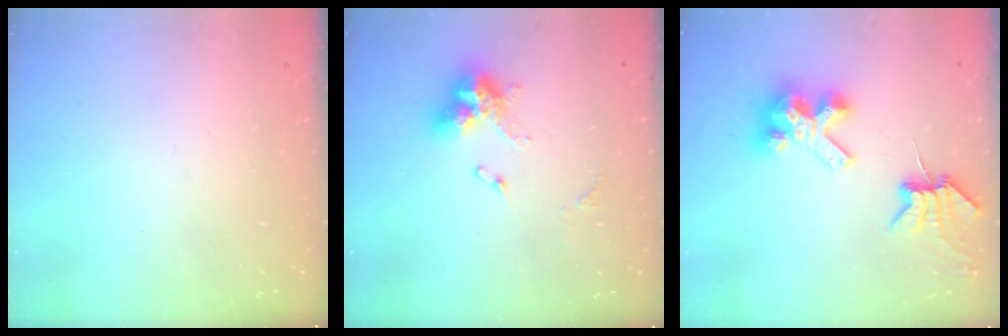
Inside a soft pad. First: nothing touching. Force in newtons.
{"total": 11.1, "press": 11.0, "slide": 1.3}
{"total": 9.1, "press": 9.1, "slide": 1.2}